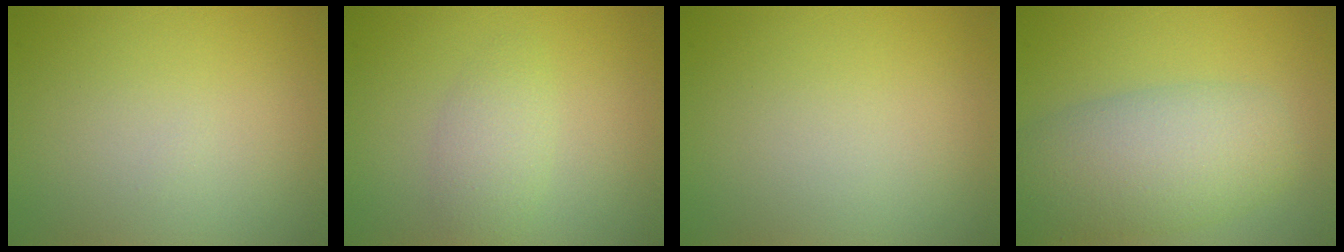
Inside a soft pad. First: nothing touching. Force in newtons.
{"total": 2.1, "press": 2.1, "slide": 0.1}
{"total": 0.0}
{"total": 6.8, "press": 6.8, "slide": 0.4}